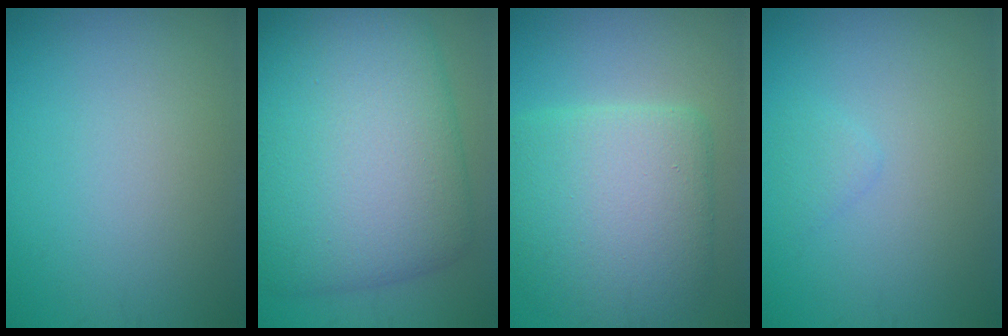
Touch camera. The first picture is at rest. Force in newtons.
{"total": 13.5, "press": 13.5, "slide": 0.6}
{"total": 8.6, "press": 8.6, "slide": 0.3}
{"total": 0.9, "press": 0.9, "slide": 0.1}